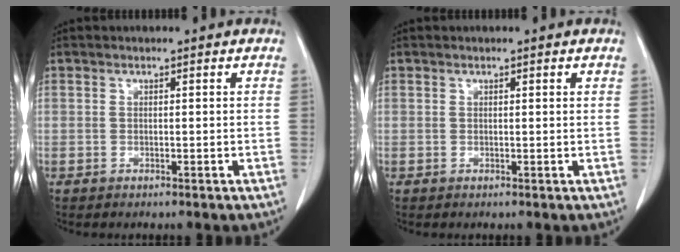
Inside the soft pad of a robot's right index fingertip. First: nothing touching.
{"total": 0.5, "force": [0.3, 0.0, 0.4], "torque": [-0.007, 0.001, 0.004]}